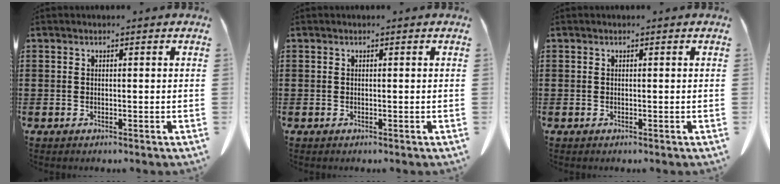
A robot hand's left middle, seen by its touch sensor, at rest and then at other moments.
{"total": 0.0}
{"total": 0.0}